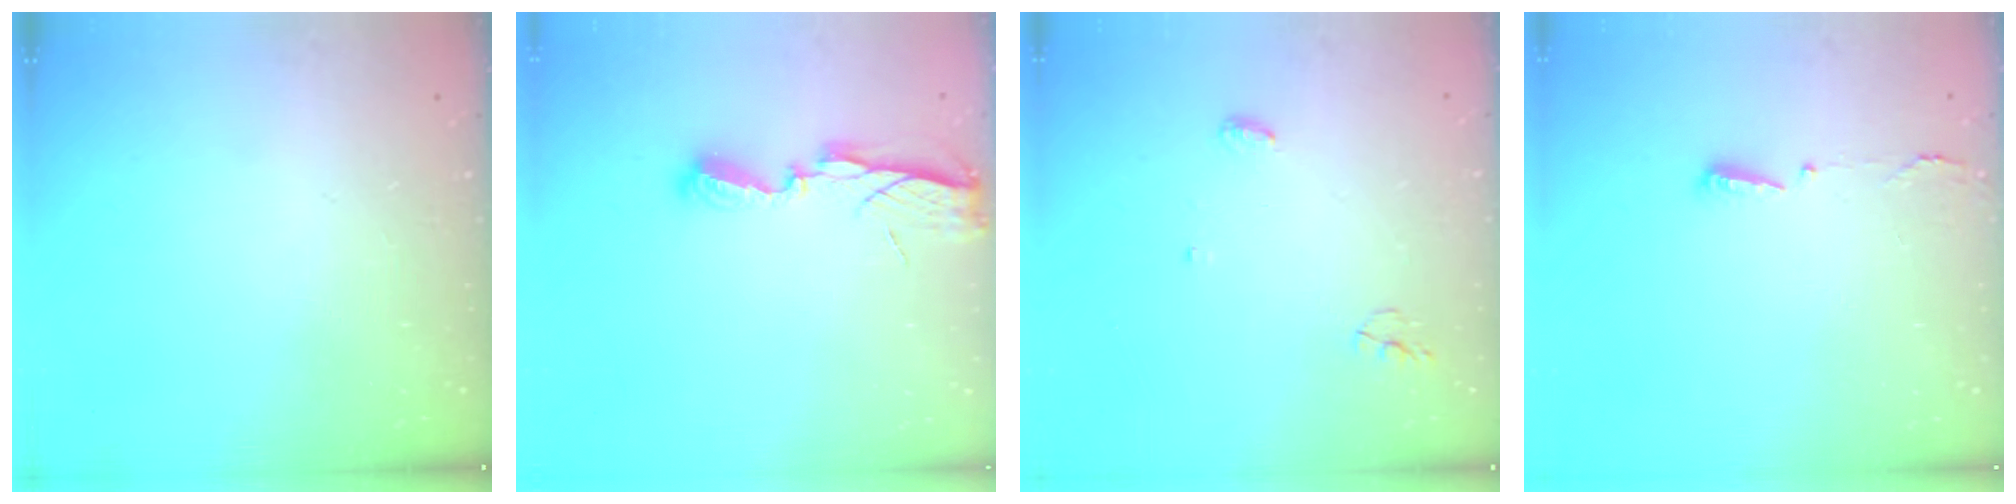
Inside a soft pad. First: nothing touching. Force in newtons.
{"total": 6.2, "press": 6.2, "slide": 0.0}
{"total": 4.0, "press": 3.9, "slide": 0.3}
{"total": 2.9, "press": 2.8, "slide": 0.6}